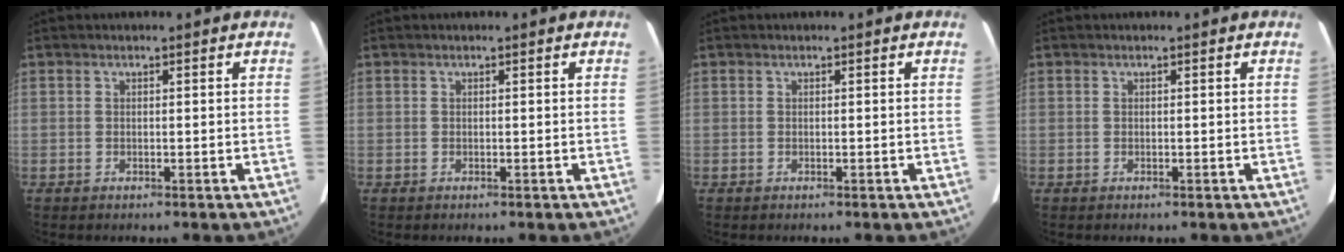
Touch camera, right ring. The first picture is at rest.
{"total": 0.0}
{"total": 0.0}
{"total": 0.0}